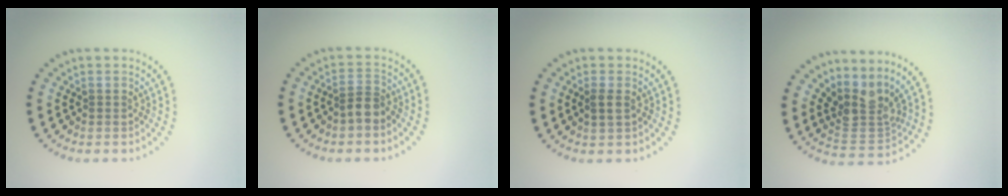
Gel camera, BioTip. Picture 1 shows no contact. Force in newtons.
{"total": 1.9, "press": 1.6, "slide": 1.1}
{"total": 1.2, "press": 1.2, "slide": 0.3}
{"total": 3.6, "press": 2.4, "slide": 2.6}